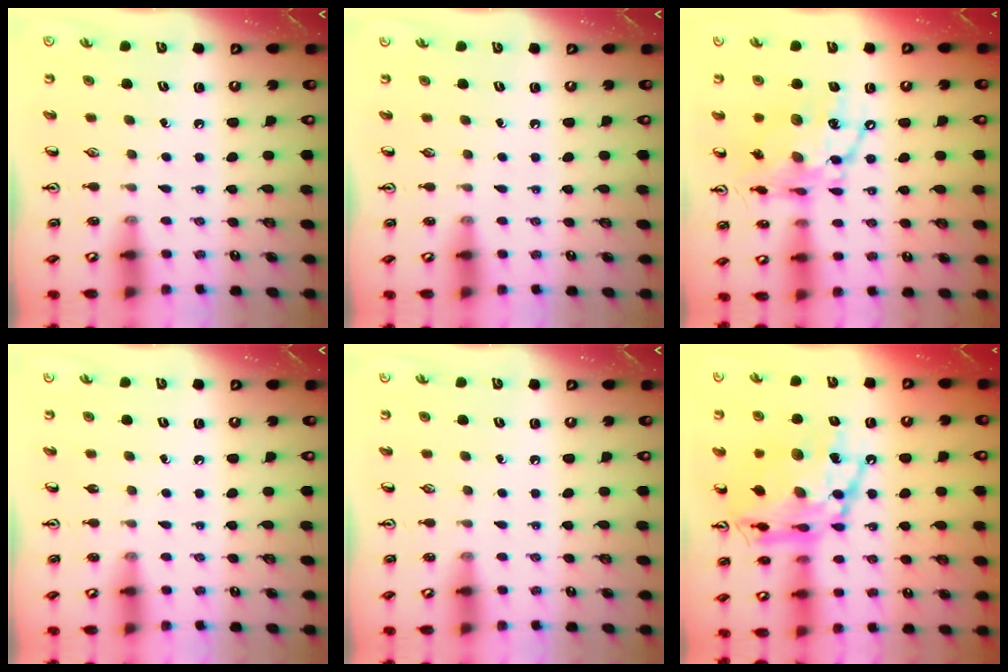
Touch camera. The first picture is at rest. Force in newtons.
{"total": 0.0}
{"total": 15.6, "press": 15.5, "slide": 1.4}
{"total": 0.0}
{"total": 0.0}
{"total": 20.4, "press": 20.3, "slide": 2.0}